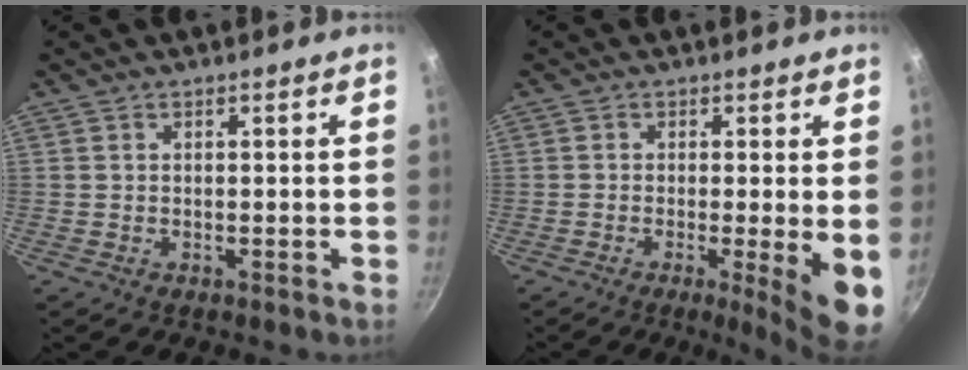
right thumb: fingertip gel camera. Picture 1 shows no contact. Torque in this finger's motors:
{"motor_torque": [-0.07, 0.80, 0.07, -0.08, 0.16]}